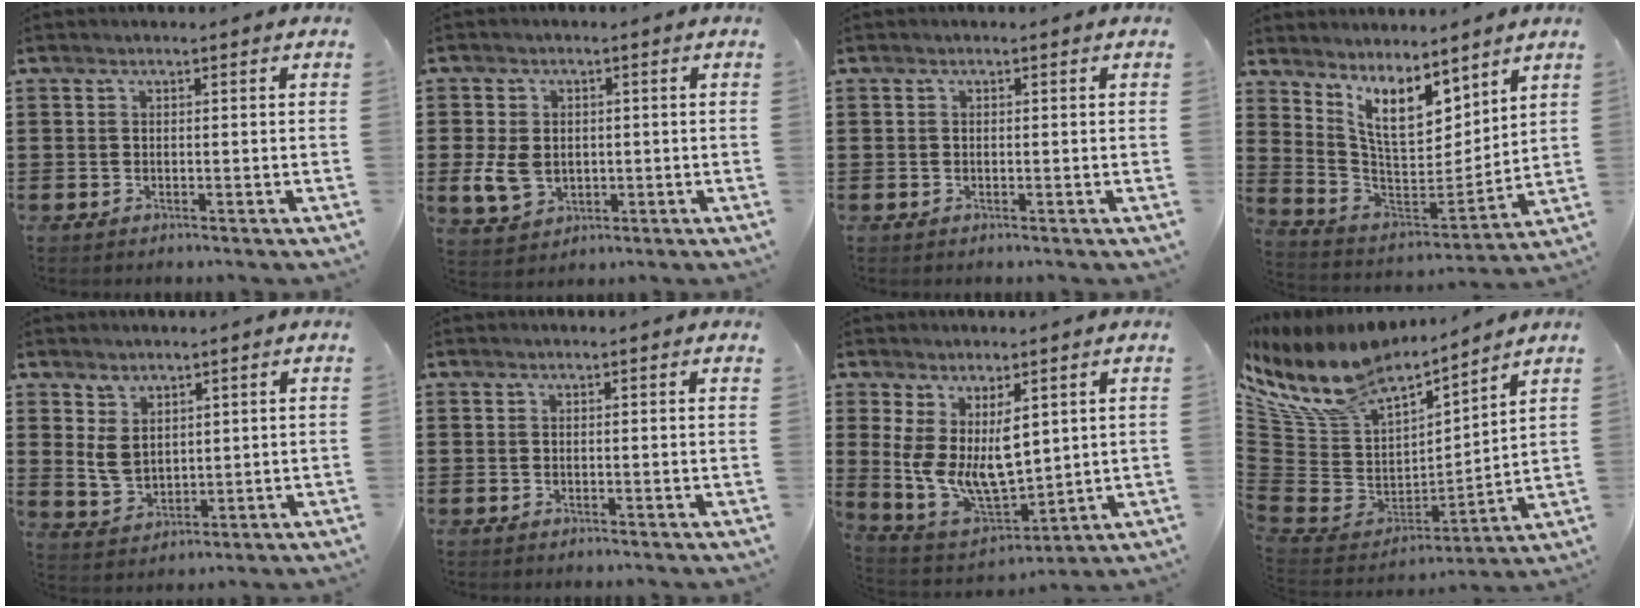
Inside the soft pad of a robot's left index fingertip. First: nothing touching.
{"total": 5.8, "force": [-0.4, 4.6, 3.5], "torque": [-0.091, 0.004, -0.008]}
{"total": 0.0}
{"total": 10.0, "force": [7.0, 3.8, 6.0], "torque": [-0.142, -0.032, 0.131]}
{"total": 4.5, "force": [2.0, 3.4, 2.3], "torque": [-0.056, 0.007, 0.039]}
{"total": 0.0}
{"total": 9.8, "force": [2.7, 5.2, 7.8], "torque": [-0.169, -0.023, 0.053]}
{"total": 11.5, "force": [8.4, 5.2, 5.8], "torque": [-0.165, -0.062, 0.147]}